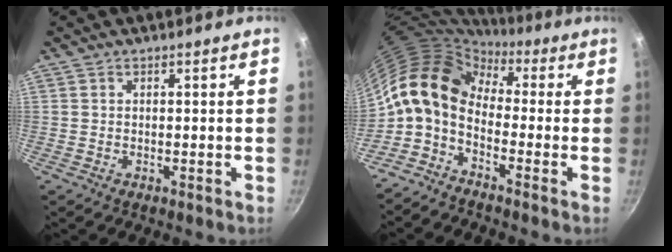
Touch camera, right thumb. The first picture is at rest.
{"total": 11.7, "force": [0.5, 7.5, 9.0], "torque": [-0.151, 0.026, -0.014]}